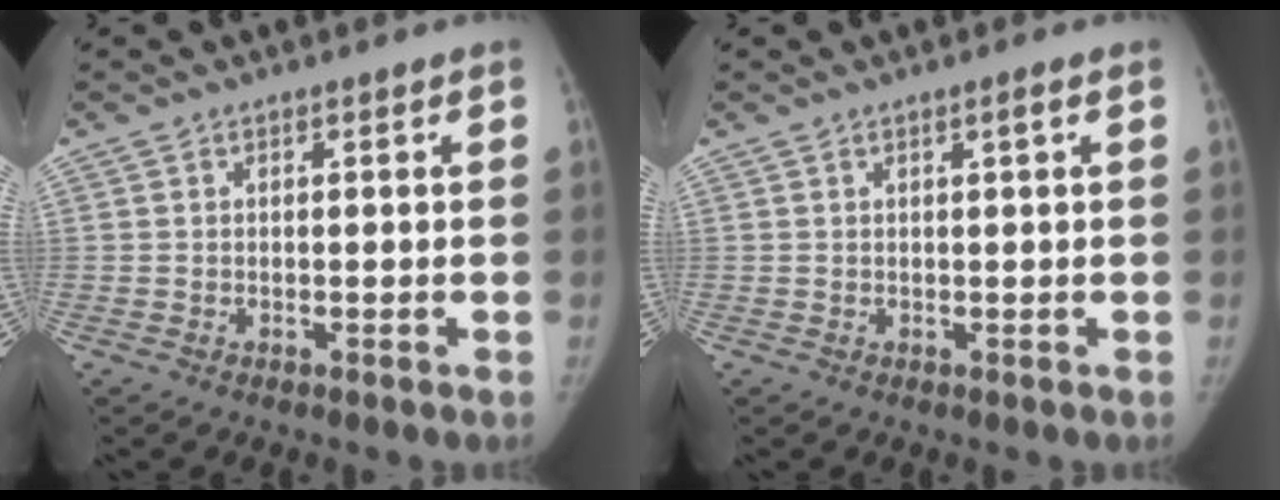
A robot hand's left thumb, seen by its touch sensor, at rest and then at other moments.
{"total": 0.9, "force": [0.3, -0.1, 0.8], "torque": [-0.011, 0.001, 0.005]}